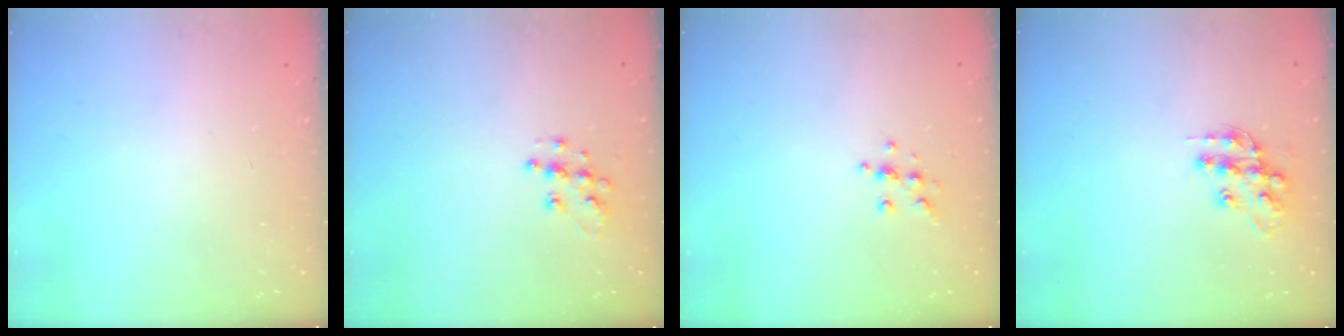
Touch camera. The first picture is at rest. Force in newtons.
{"total": 8.9, "press": 8.9, "slide": 0.5}
{"total": 6.4, "press": 6.3, "slide": 1.2}
{"total": 13.0, "press": 13.0, "slide": 1.0}